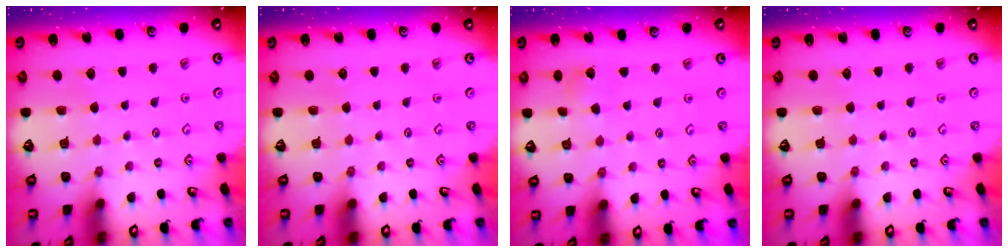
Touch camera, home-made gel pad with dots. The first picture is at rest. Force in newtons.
{"total": 0.0}
{"total": 3.2, "press": 3.2, "slide": 0.3}
{"total": 0.0}